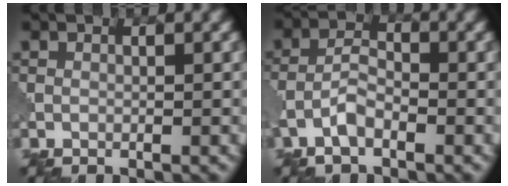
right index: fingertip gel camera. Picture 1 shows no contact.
{"total": 2.8, "force": [-1.6, 1.1, 2.0], "torque": [-0.045, 0.007, -0.041]}